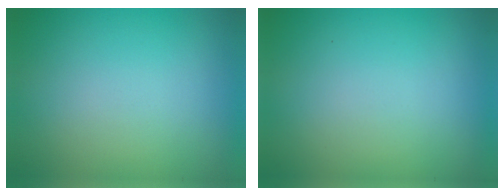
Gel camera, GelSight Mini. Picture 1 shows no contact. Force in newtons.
{"total": 0.0}